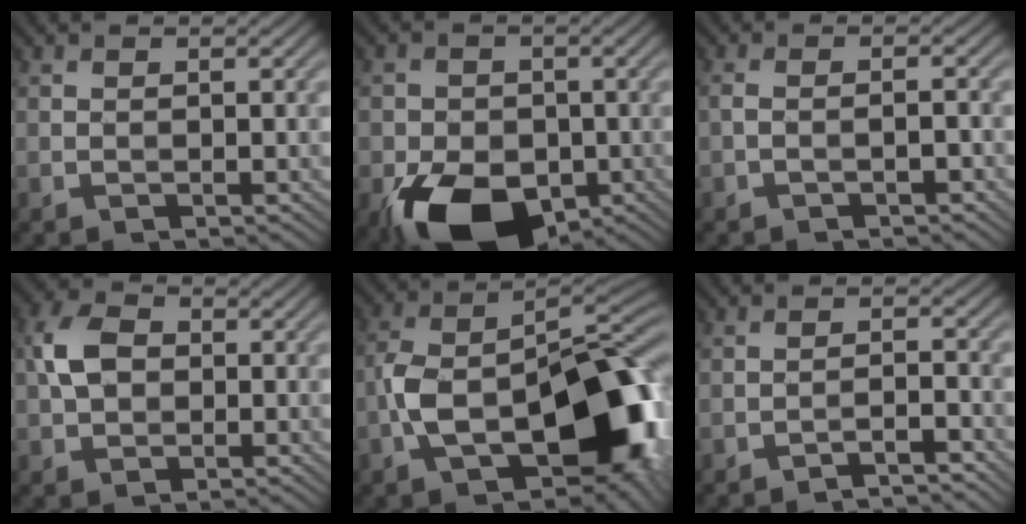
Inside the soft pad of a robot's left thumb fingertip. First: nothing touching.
{"total": 12.4, "force": [-5.8, 8.0, 7.5], "torque": [-0.128, -0.040, -0.100]}
{"total": 1.7, "force": [-1.1, 0.3, 1.2], "torque": [-0.024, 0.007, -0.024]}
{"total": 4.7, "force": [0.2, 3.6, 3.0], "torque": [-0.068, 0.008, -0.004]}
{"total": 17.8, "force": [-5.4, 9.9, 13.8], "torque": [-0.216, -0.024, -0.092]}
{"total": 2.5, "force": [-2.4, 0.1, 0.9], "torque": [-0.013, 0.009, -0.044]}